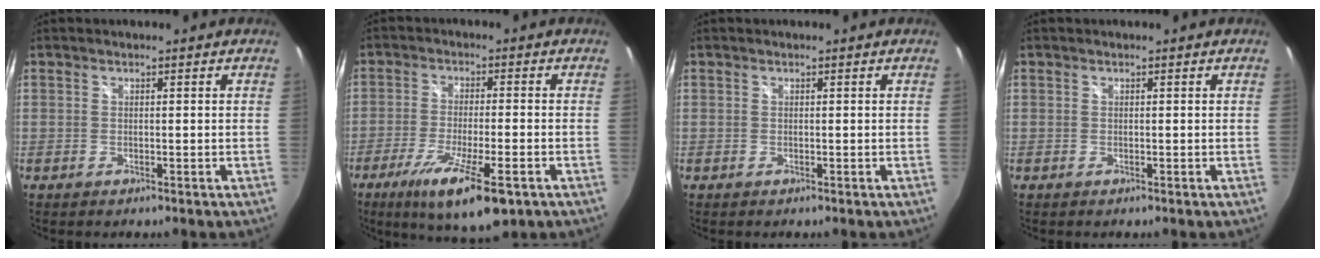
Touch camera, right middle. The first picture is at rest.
{"total": 13.8, "force": [-7.9, 3.0, 10.9], "torque": [-0.211, -0.048, -0.132]}
{"total": 0.0}
{"total": 0.0}